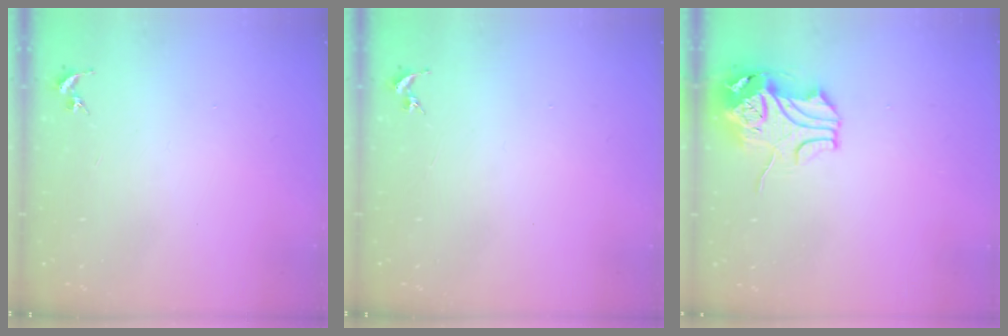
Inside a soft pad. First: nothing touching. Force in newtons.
{"total": 0.0}
{"total": 10.6, "press": 10.4, "slide": 1.9}